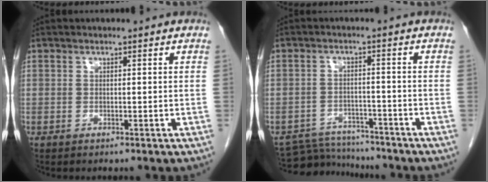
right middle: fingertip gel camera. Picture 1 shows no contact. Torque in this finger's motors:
{"motor_torque": [-0.24, -0.34, -0.22, -0.03]}